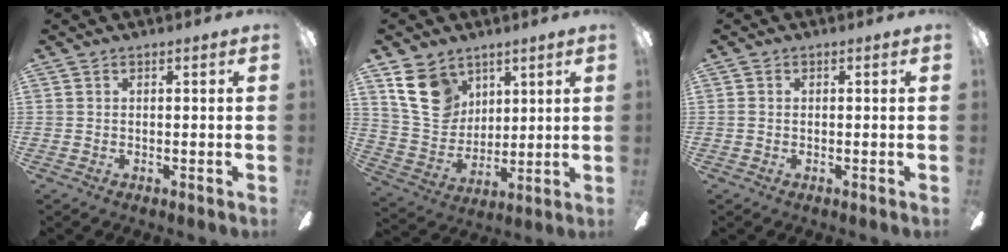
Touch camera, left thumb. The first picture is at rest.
{"total": 12.9, "force": [7.1, 9.6, 4.9], "torque": [-0.090, -0.024, 0.143]}
{"total": 0.5, "force": [-0.1, 0.3, 0.4], "torque": [-0.007, 0.002, -0.003]}